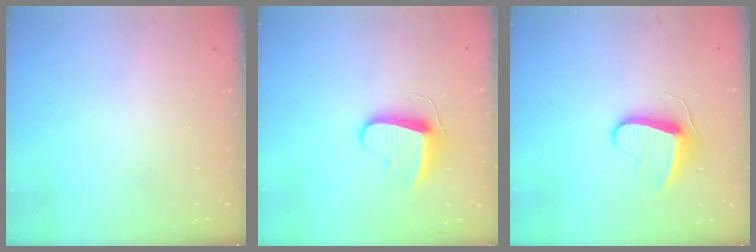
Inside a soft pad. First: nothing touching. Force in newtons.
{"total": 8.8, "press": 8.8, "slide": 0.2}
{"total": 9.1, "press": 9.1, "slide": 0.7}